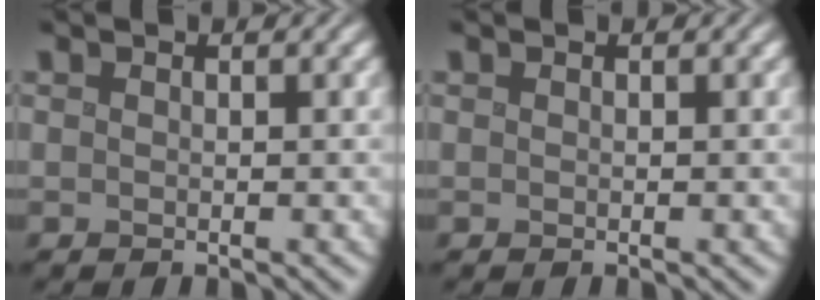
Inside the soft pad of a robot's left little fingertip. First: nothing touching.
{"total": 0.0}